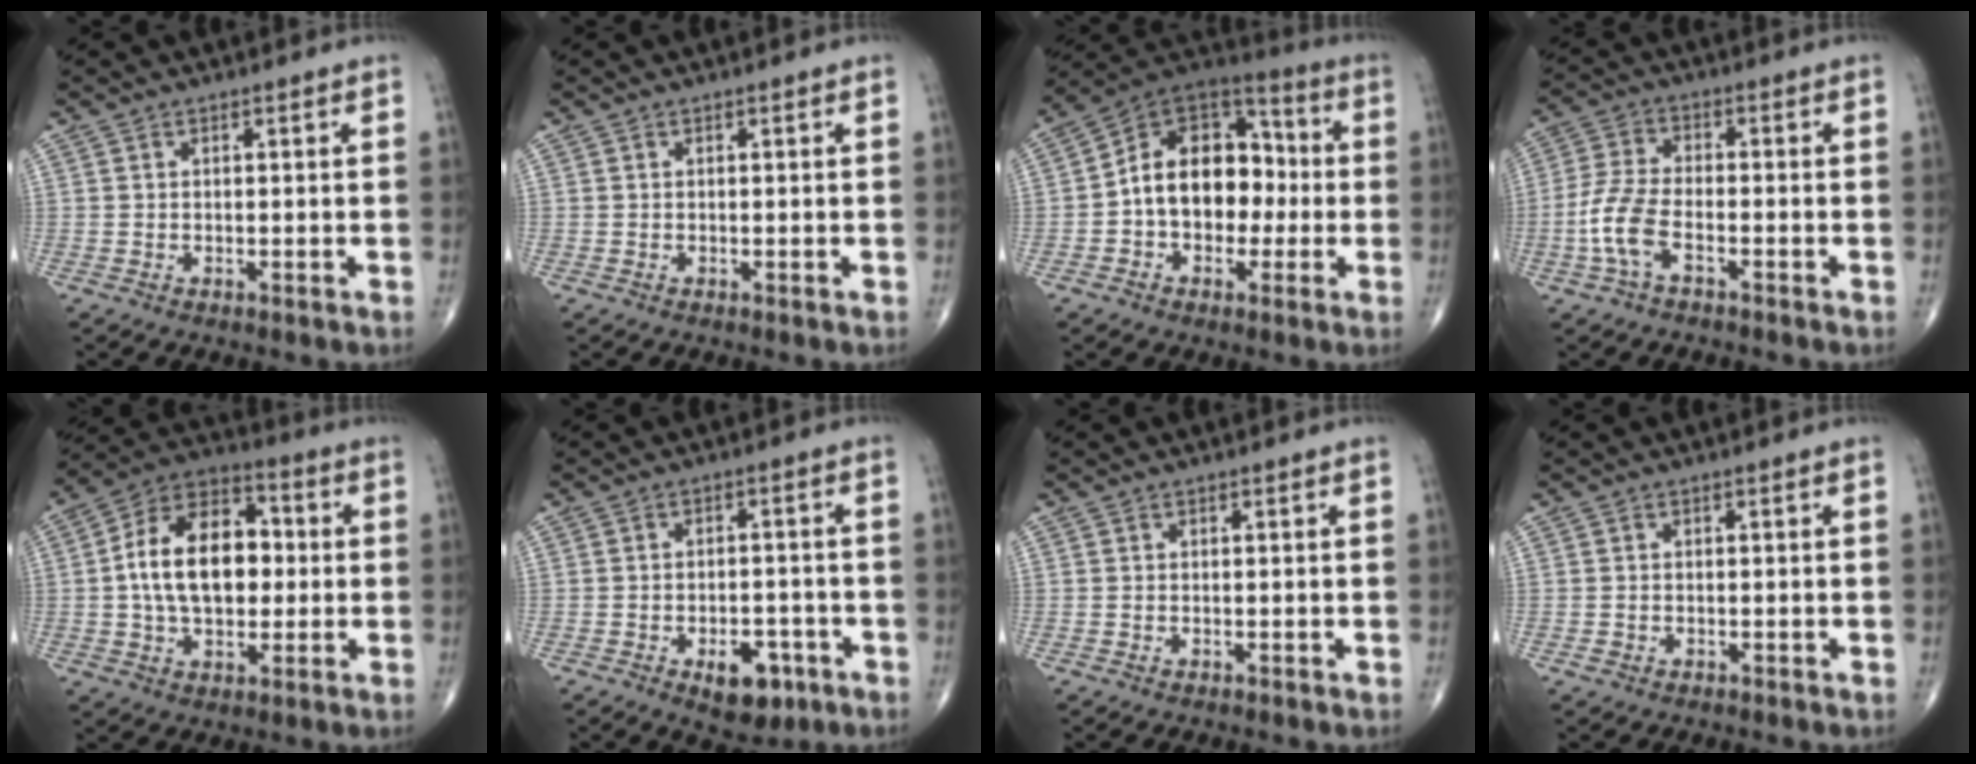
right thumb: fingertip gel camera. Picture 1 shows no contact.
{"total": 0.0}
{"total": 16.8, "force": [-1.1, 11.7, 12.0], "torque": [-0.151, 0.047, -0.027]}
{"total": 7.4, "force": [-2.9, 3.5, 5.8], "torque": [-0.137, 0.023, -0.063]}
{"total": 17.4, "force": [0.7, 10.8, 13.6], "torque": [-0.208, 0.029, 0.004]}
{"total": 7.7, "force": [-3.7, 4.4, 5.2], "torque": [-0.048, 0.020, -0.045]}
{"total": 0.0}
{"total": 0.7, "force": [-0.3, 0.7, 0.2], "torque": [-0.002, 0.005, -0.005]}